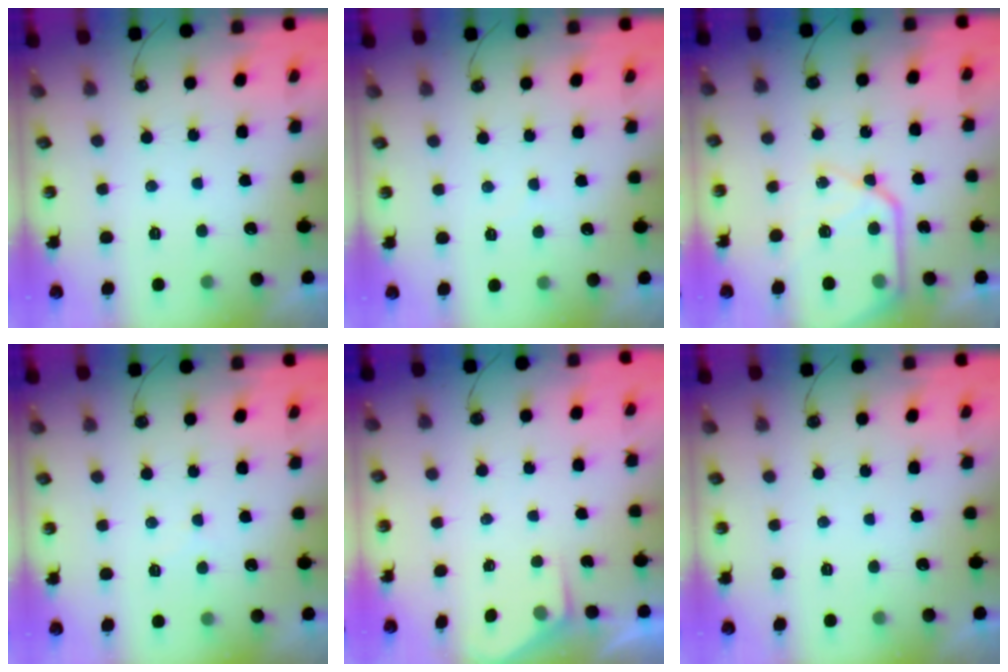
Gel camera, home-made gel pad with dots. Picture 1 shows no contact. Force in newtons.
{"total": 2.4, "press": 2.4, "slide": 0.4}
{"total": 14.6, "press": 14.6, "slide": 1.4}
{"total": 4.7, "press": 4.7, "slide": 0.6}
{"total": 2.2, "press": 2.2, "slide": 0.3}
{"total": 0.0}